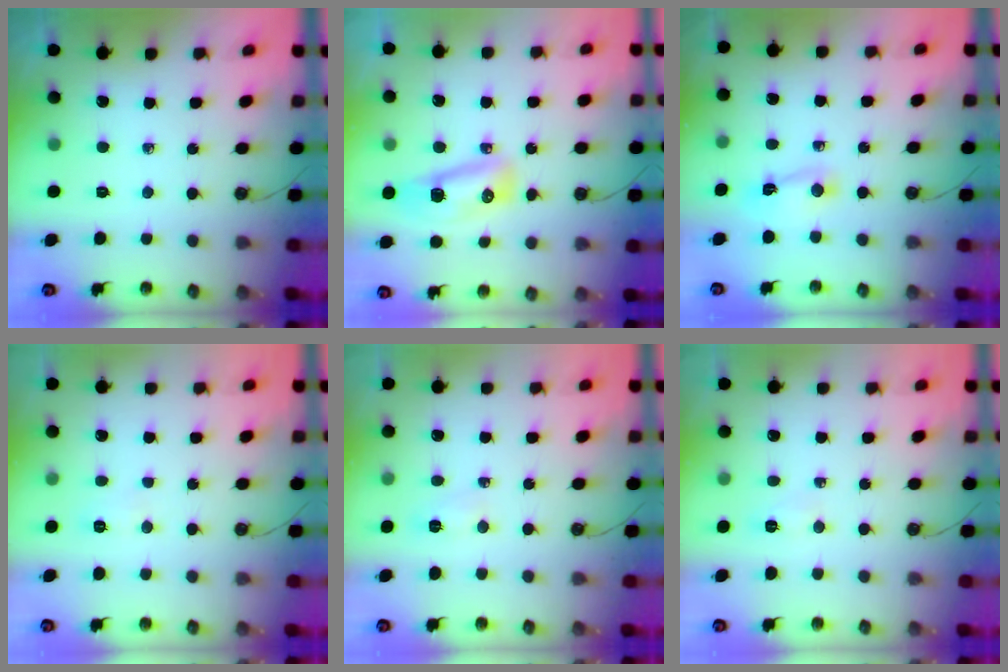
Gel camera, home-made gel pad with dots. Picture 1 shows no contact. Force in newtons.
{"total": 10.3, "press": 10.0, "slide": 2.4}
{"total": 2.5, "press": 2.5, "slide": 0.3}
{"total": 16.4, "press": 6.4, "slide": 15.2}
{"total": 3.0, "press": 2.8, "slide": 1.1}
{"total": 2.8, "press": 2.5, "slide": 1.2}